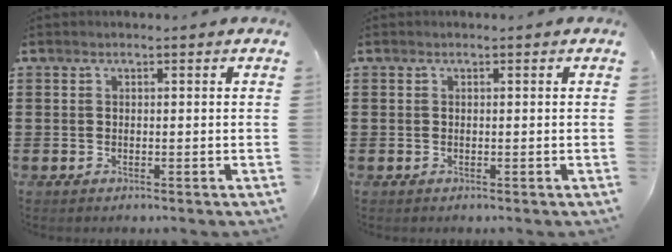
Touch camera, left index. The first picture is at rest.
{"total": 0.0}